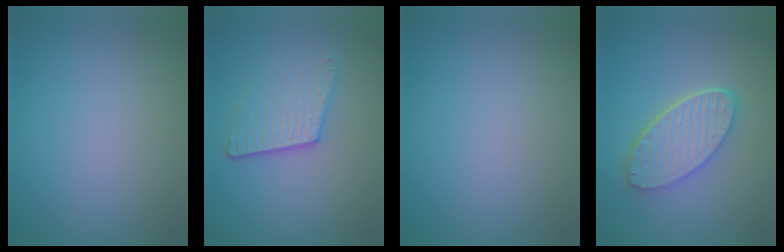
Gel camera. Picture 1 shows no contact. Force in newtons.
{"total": 3.7, "press": 2.5, "slide": 2.7}
{"total": 0.0}
{"total": 5.6, "press": 4.3, "slide": 3.5}